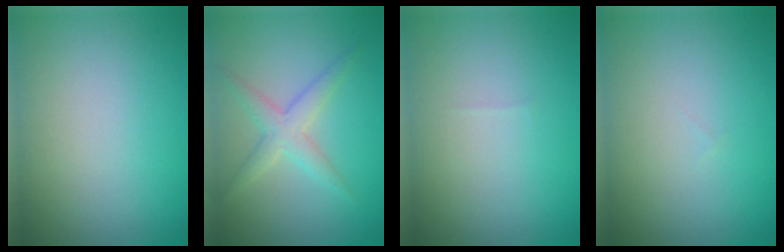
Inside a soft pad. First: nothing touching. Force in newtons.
{"total": 2.7, "press": 2.7, "slide": 0.1}
{"total": 0.0}
{"total": 0.0}